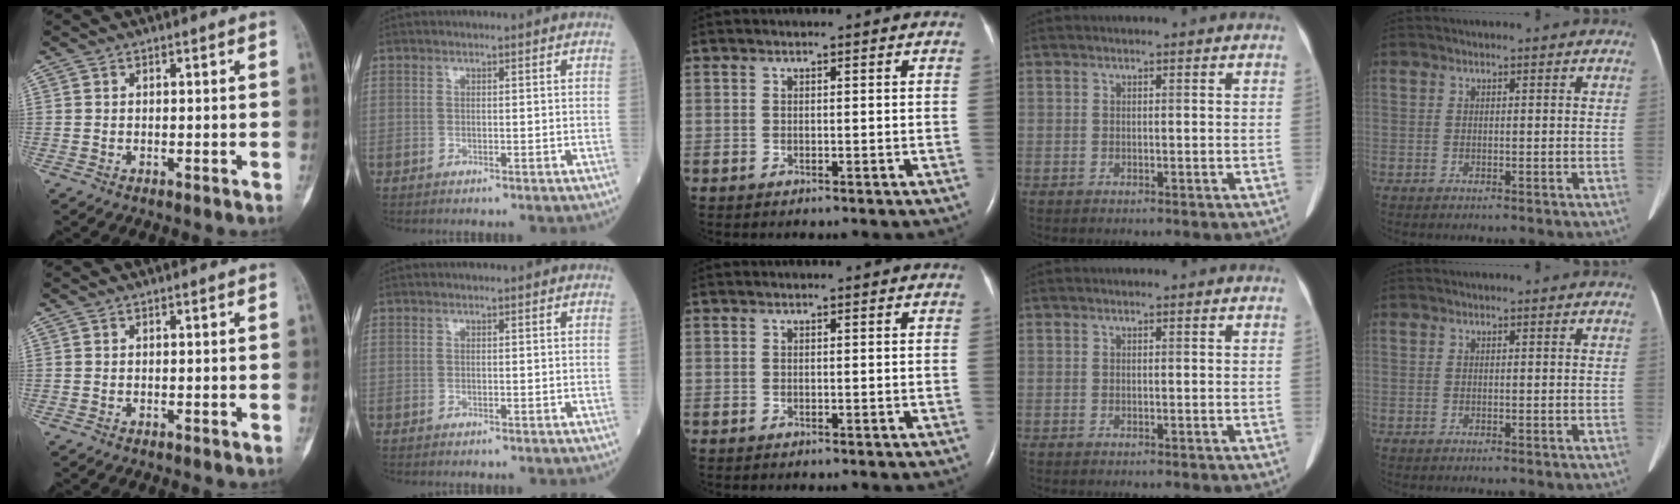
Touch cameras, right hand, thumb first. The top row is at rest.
{}